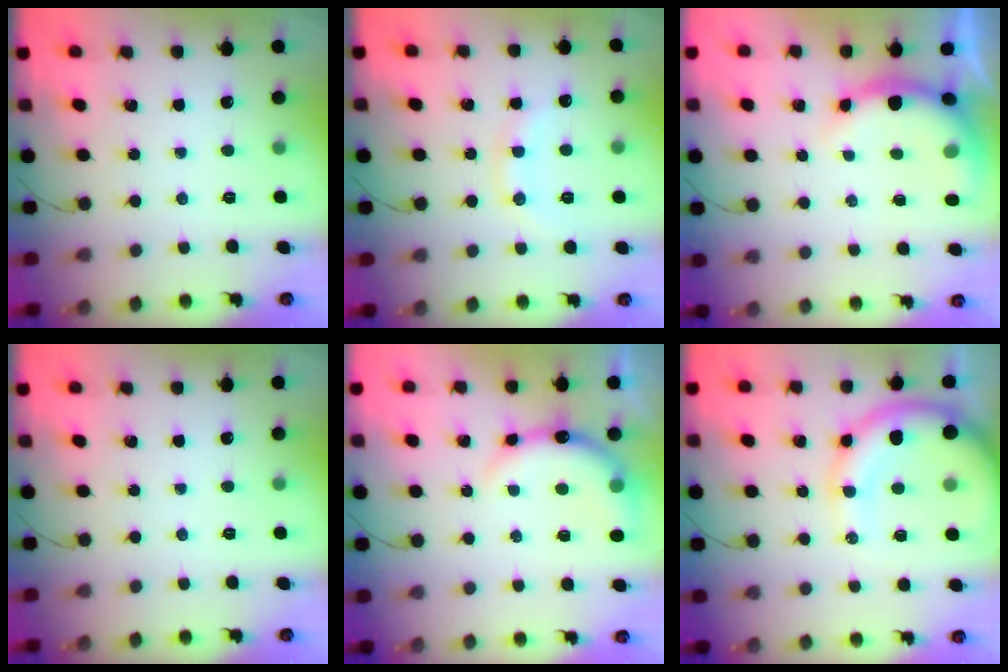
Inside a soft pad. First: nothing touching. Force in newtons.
{"total": 8.1, "press": 8.0, "slide": 1.0}
{"total": 8.3, "press": 8.2, "slide": 1.0}
{"total": 0.0}
{"total": 8.5, "press": 8.5, "slide": 0.8}
{"total": 13.4, "press": 13.1, "slide": 2.7}